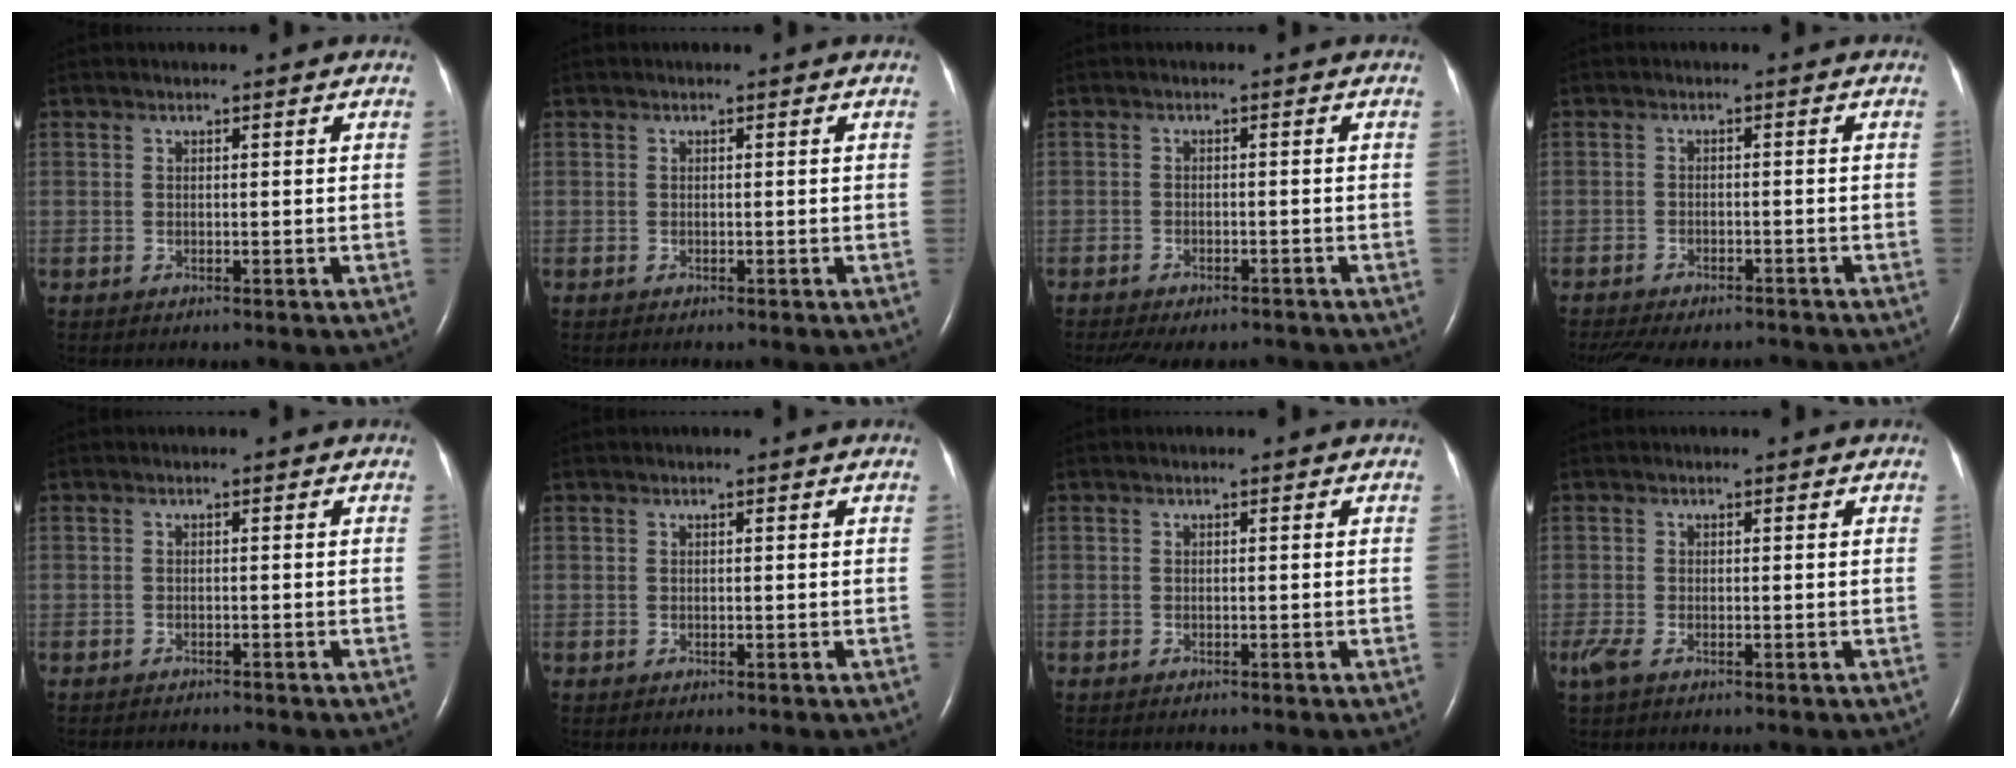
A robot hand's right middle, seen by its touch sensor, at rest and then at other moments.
{"total": 0.0}
{"total": 10.3, "force": [-9.1, 3.1, 3.8], "torque": [-0.070, -0.007, -0.119]}
{"total": 12.4, "force": [-11.0, 3.4, 4.6], "torque": [-0.096, -0.009, -0.148]}
{"total": 3.2, "force": [-3.1, 0.2, 0.7], "torque": [-0.007, -0.010, -0.043]}
{"total": 0.0}
{"total": 0.7, "force": [-0.7, 0.1, 0.2], "torque": [-0.009, -0.002, -0.010]}
{"total": 2.2, "force": [-1.2, 0.8, 1.6], "torque": [-0.048, -0.007, -0.024]}